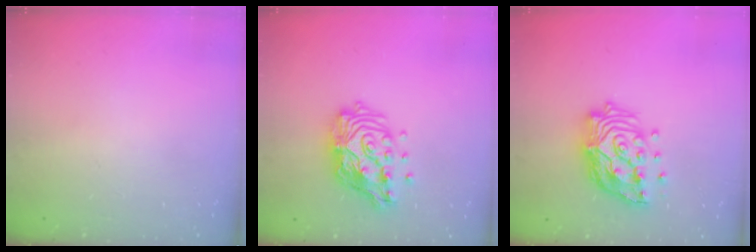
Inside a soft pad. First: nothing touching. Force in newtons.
{"total": 15.3, "press": 15.2, "slide": 1.2}
{"total": 17.0, "press": 16.8, "slide": 2.2}